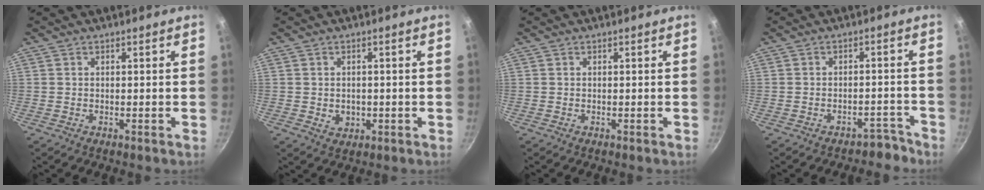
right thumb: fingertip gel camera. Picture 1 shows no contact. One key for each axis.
{"total": 3.2, "fx": -0.4, "fy": 2.7, "fz": 1.7, "tx": -0.022, "ty": -0.001, "tz": 0.001}
{"total": 0.0}
{"total": 3.9, "fx": -3.3, "fy": 2.0, "fz": 0.6, "tx": 0.032, "ty": 0.052, "tz": -0.030}